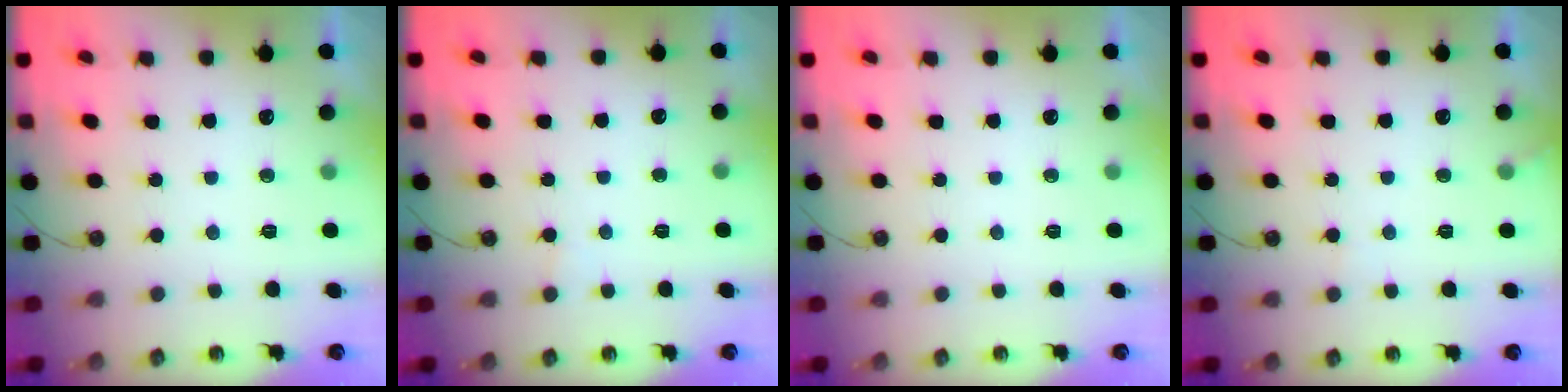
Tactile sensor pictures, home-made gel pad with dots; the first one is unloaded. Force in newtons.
{"total": 2.9, "press": 2.9, "slide": 0.2}
{"total": 0.0}
{"total": 5.2, "press": 5.2, "slide": 0.3}